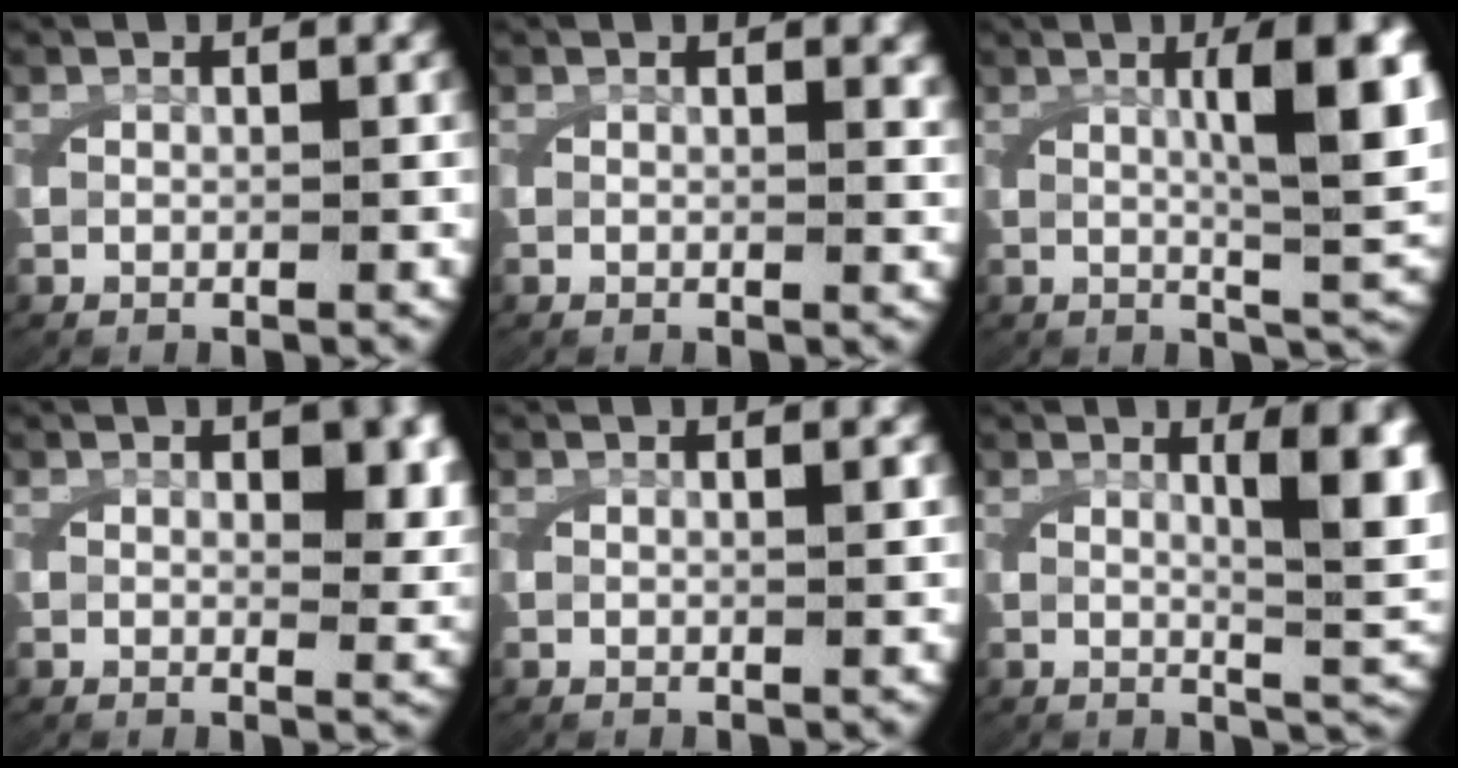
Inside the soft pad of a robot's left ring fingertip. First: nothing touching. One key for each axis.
{"total": 0.8, "fx": 0.5, "fy": -0.1, "fz": 0.5, "tx": -0.011, "ty": -0.004, "tz": 0.009}
{"total": 8.4, "fx": 1.9, "fy": 2.1, "fz": 8.0, "tx": -0.106, "ty": 0.010, "tz": 0.031}
{"total": 2.7, "fx": 0.8, "fy": 0.9, "fz": 2.4, "tx": -0.036, "ty": -0.011, "tz": 0.013}
{"total": 0.7, "fx": 0.2, "fy": -0.2, "fz": 0.6, "tx": -0.015, "ty": 0.002, "tz": 0.005}
{"total": 6.2, "fx": 1.4, "fy": 1.5, "fz": 5.9, "tx": -0.075, "ty": -0.006, "tz": 0.028}